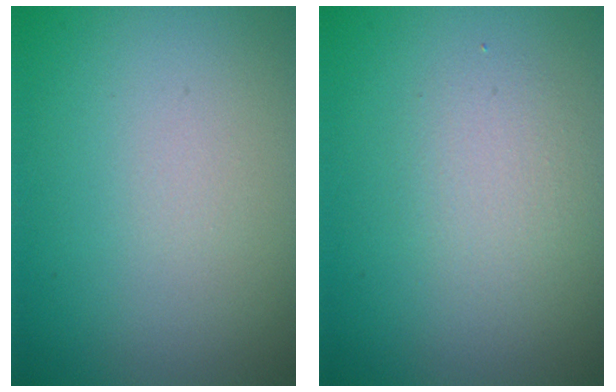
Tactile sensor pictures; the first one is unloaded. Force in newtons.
{"total": 1.8, "press": 1.8, "slide": 0.1}